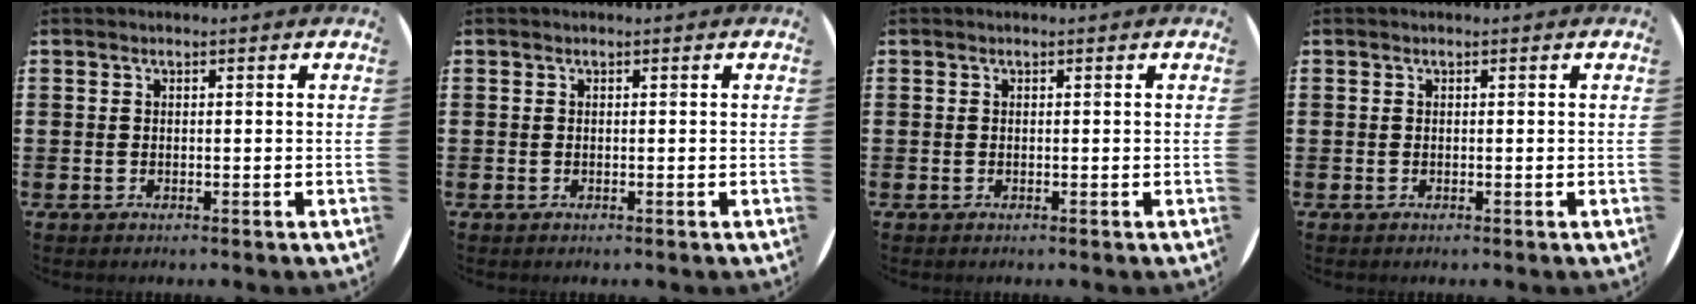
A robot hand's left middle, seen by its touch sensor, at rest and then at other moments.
{"total": 0.0}
{"total": 0.0}
{"total": 0.0}